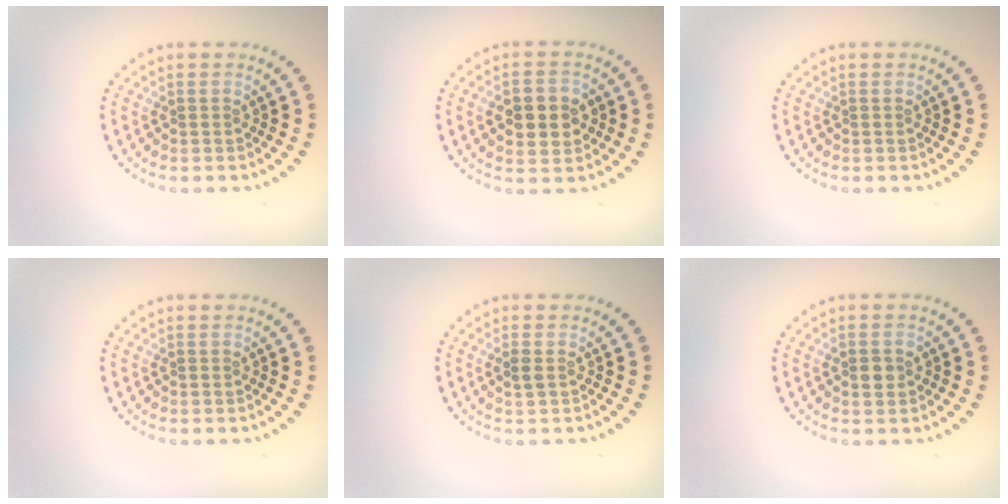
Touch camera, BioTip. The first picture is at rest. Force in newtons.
{"total": 4.5, "press": 4.5, "slide": 0.0}
{"total": 0.0}
{"total": 0.0}
{"total": 1.0, "press": 0.9, "slide": 0.3}
{"total": 2.0, "press": 2.0, "slide": 0.2}